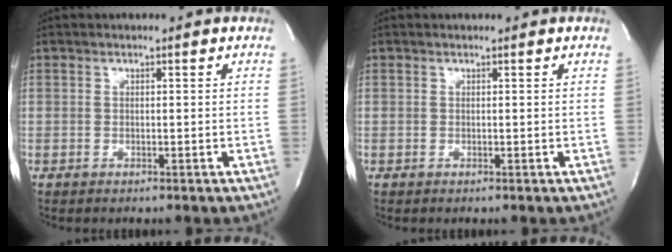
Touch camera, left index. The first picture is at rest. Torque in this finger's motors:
{"motor_torque": [-0.07, 0.08, 0.00, 0.00]}